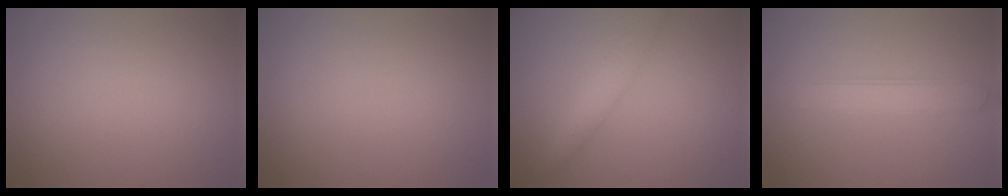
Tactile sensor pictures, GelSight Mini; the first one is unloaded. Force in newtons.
{"total": 0.0}
{"total": 2.5, "press": 2.5, "slide": 0.1}
{"total": 2.7, "press": 2.7, "slide": 0.1}